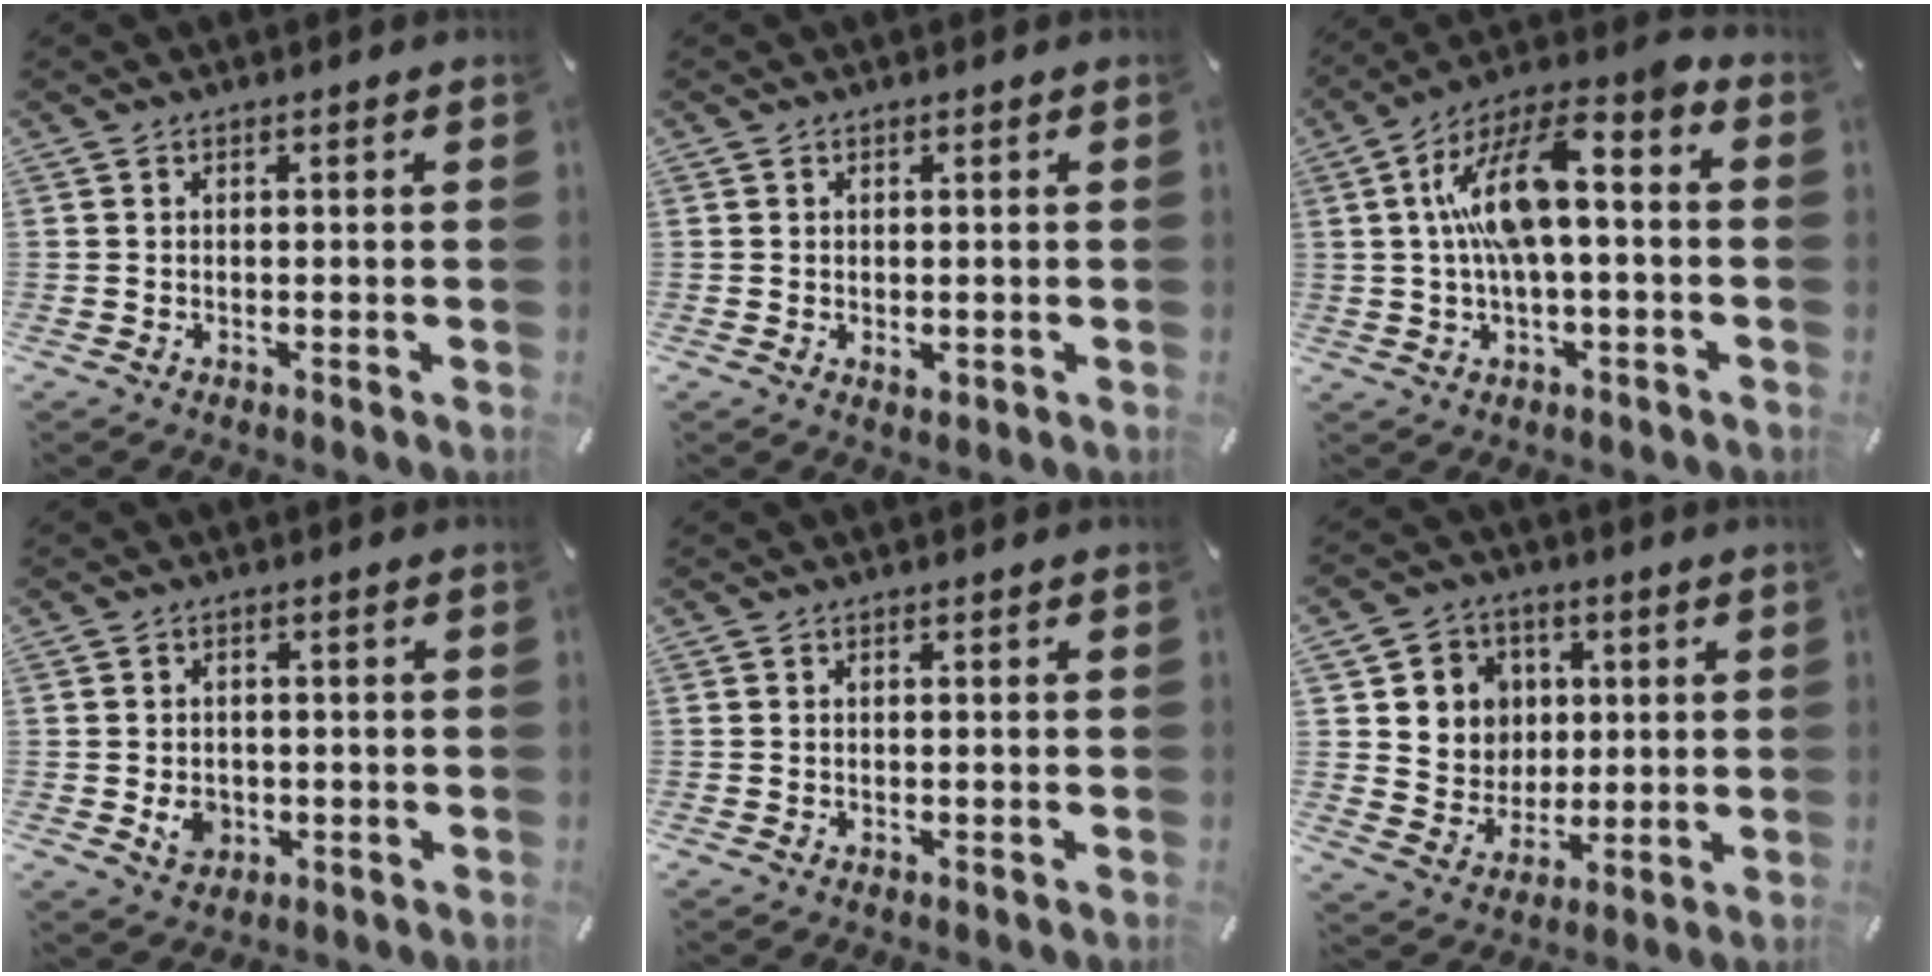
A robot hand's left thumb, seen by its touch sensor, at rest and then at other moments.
{"total": 1.3, "force": [0.0, 1.0, 0.8], "torque": [-0.015, 0.001, 0.000]}
{"total": 14.6, "force": [1.6, 5.9, 13.3], "torque": [-0.252, -0.004, 0.029]}
{"total": 4.4, "force": [-0.8, 3.8, 2.0], "torque": [-0.025, -0.003, -0.015]}
{"total": 0.0}
{"total": 9.6, "force": [2.3, 9.3, 0.7], "torque": [-0.022, -0.021, 0.051]}